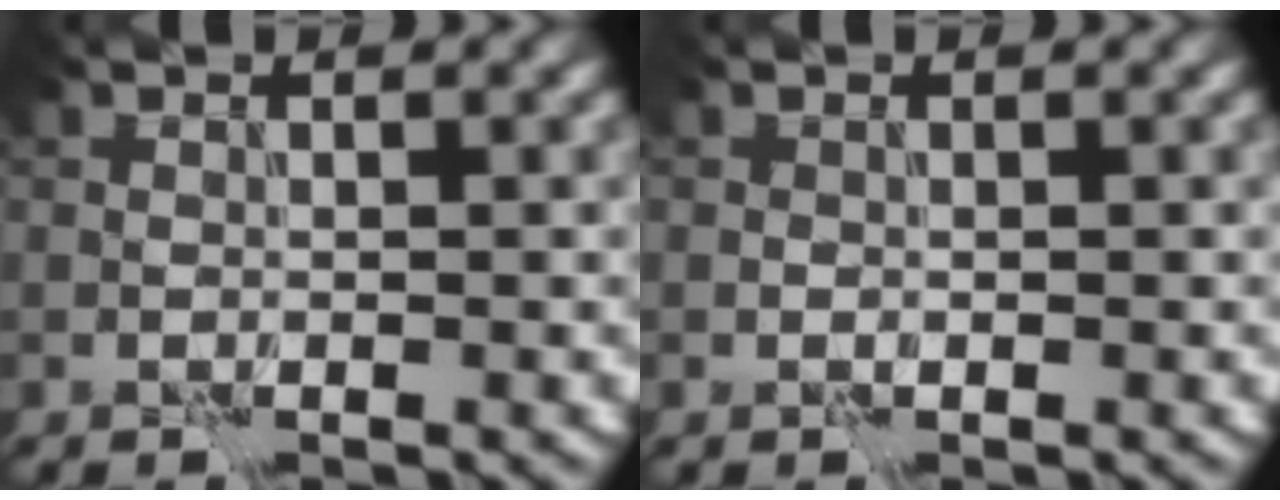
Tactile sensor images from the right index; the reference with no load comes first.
{"total": 0.0}